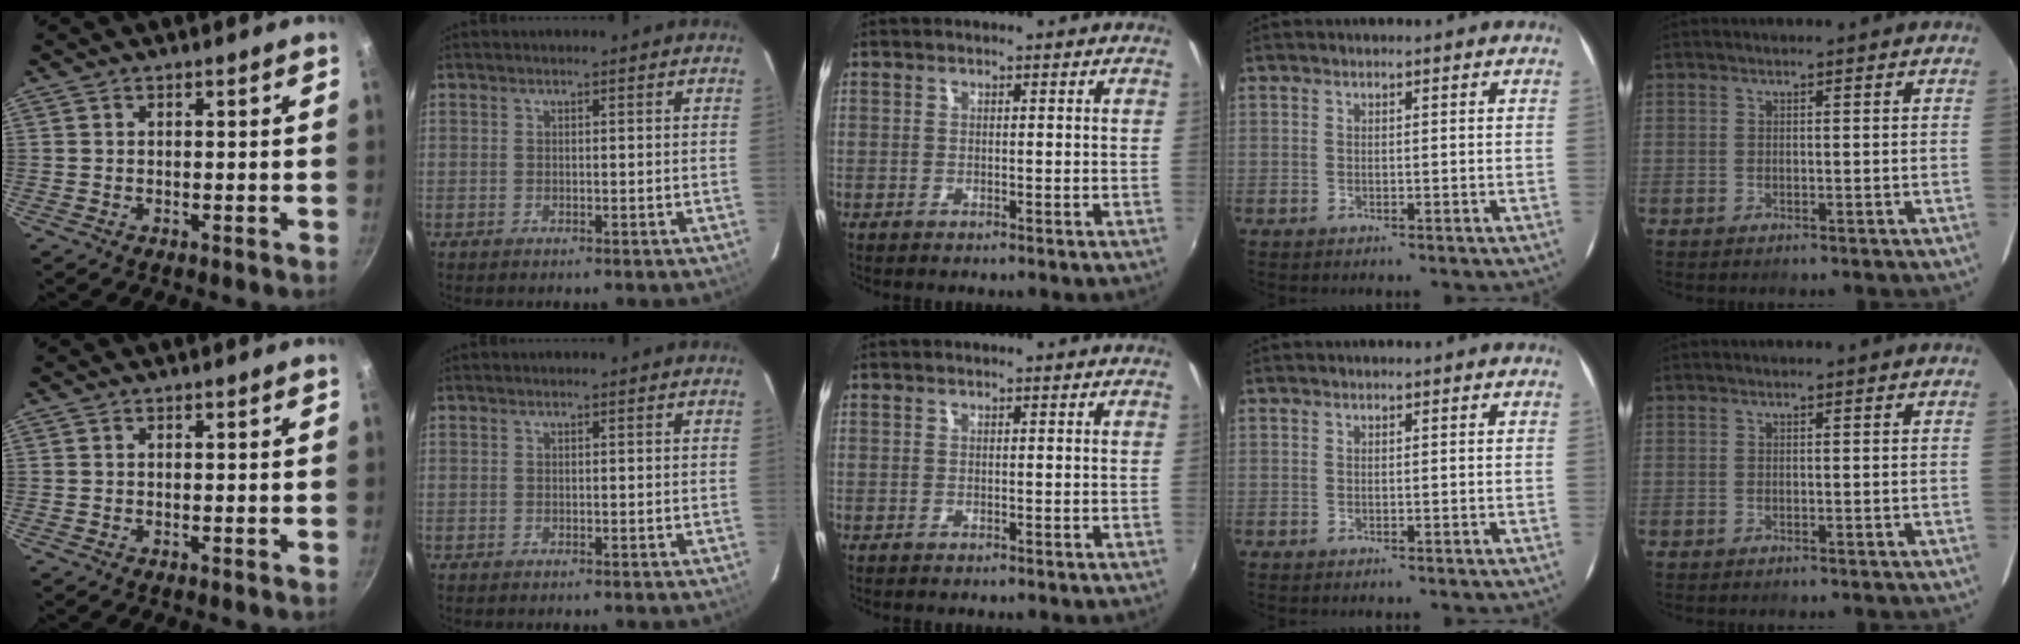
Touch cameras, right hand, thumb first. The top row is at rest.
{}